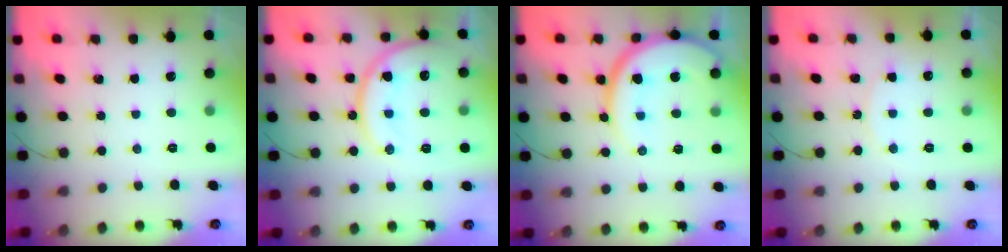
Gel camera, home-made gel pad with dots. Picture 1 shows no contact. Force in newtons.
{"total": 17.2, "press": 17.1, "slide": 1.8}
{"total": 15.2, "press": 15.1, "slide": 1.4}
{"total": 4.9, "press": 4.8, "slide": 0.5}